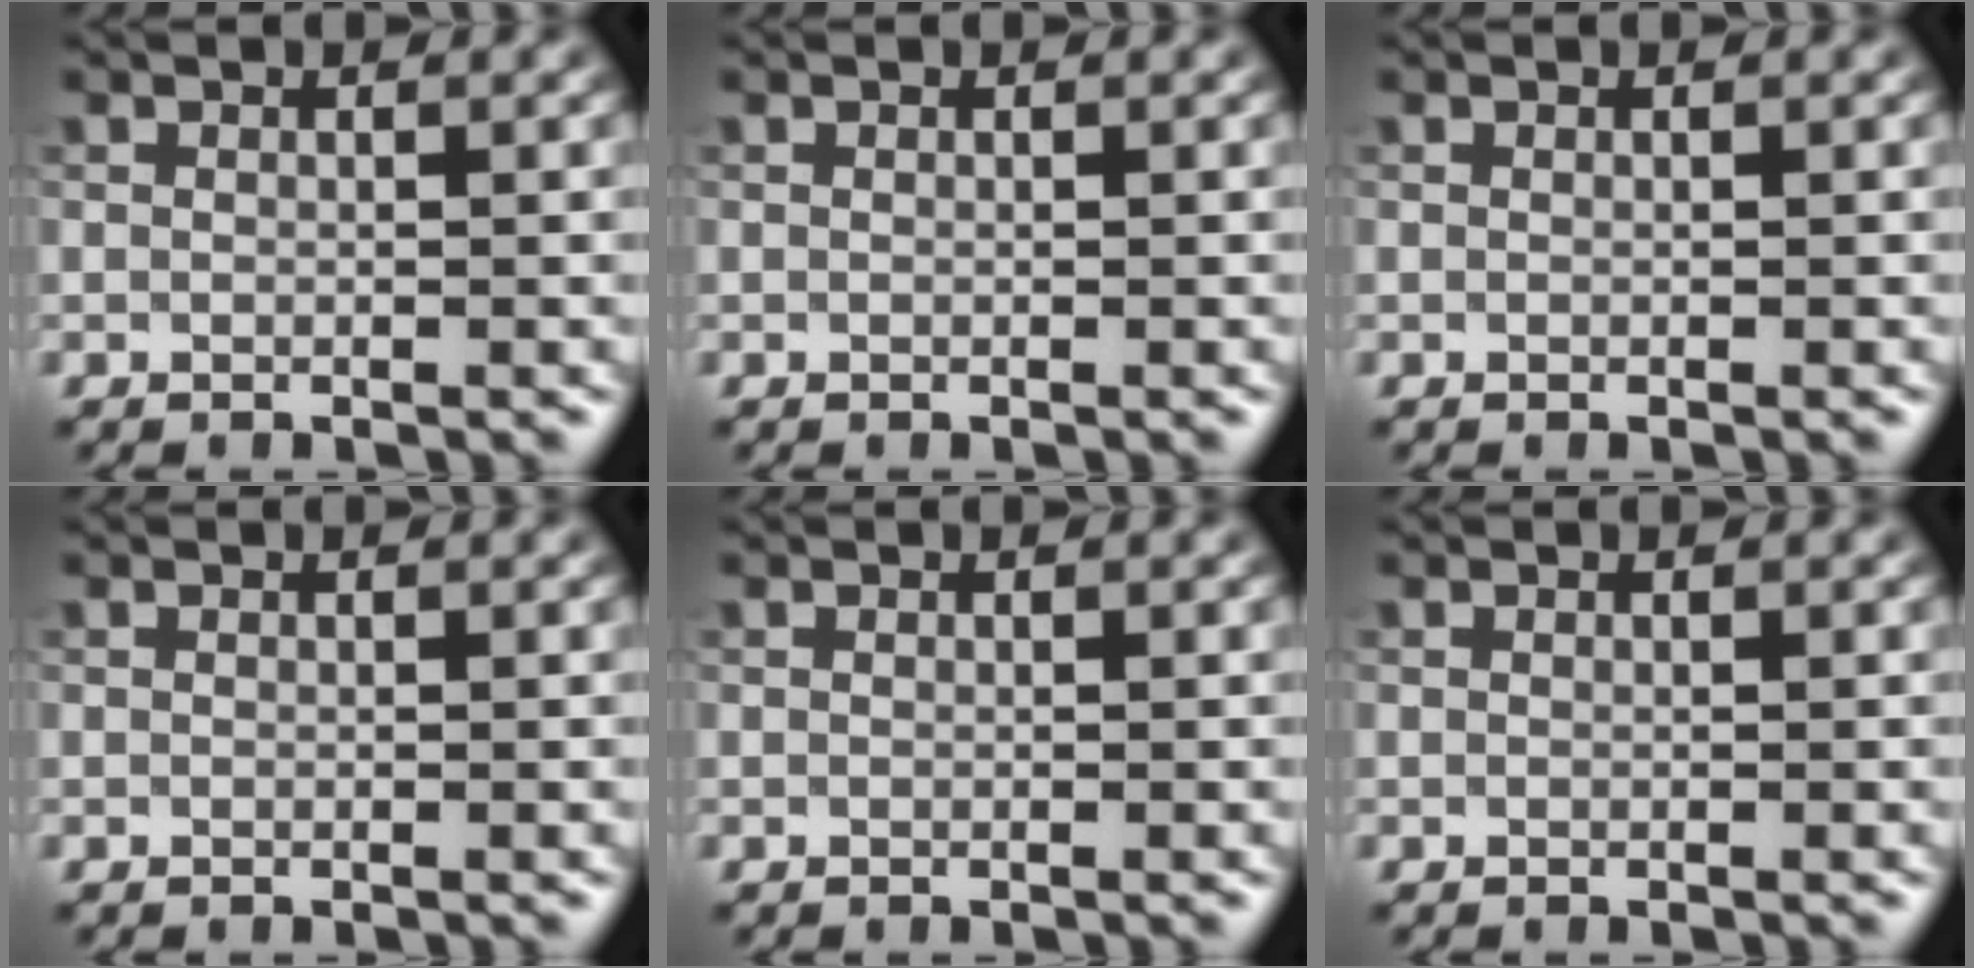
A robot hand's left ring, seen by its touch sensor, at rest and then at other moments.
{"total": 0.0}
{"total": 0.0}
{"total": 0.0}
{"total": 0.0}
{"total": 0.0}